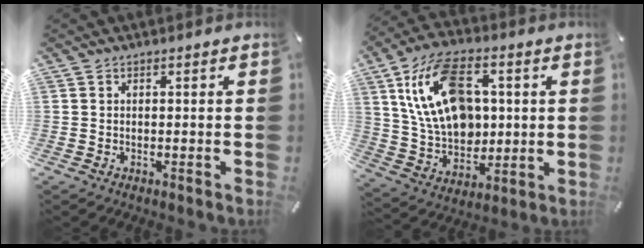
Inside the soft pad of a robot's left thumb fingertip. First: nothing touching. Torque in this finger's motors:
{"motor_torque": [2.50, 2.51, 1.49, -1.28, 0.35]}